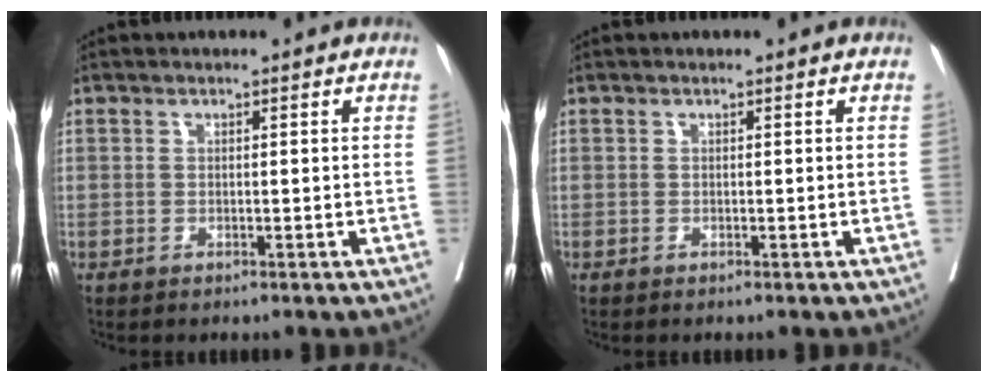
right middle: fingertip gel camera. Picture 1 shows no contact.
{"total": 0.0}